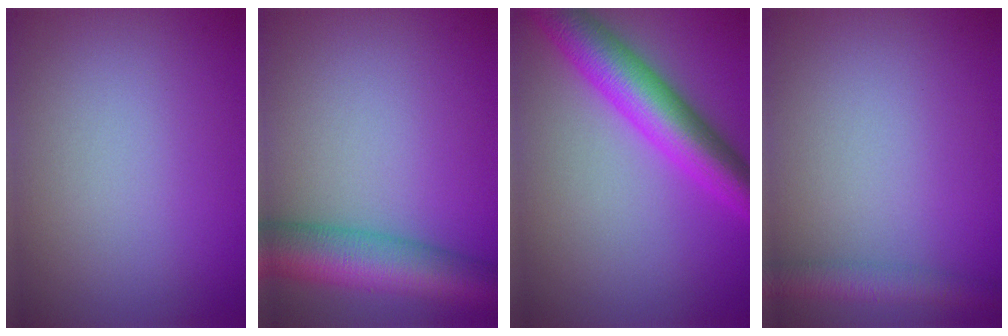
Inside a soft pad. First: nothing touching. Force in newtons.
{"total": 8.3, "press": 8.3, "slide": 0.4}
{"total": 7.2, "press": 7.2, "slide": 0.2}
{"total": 2.8, "press": 2.8, "slide": 0.1}